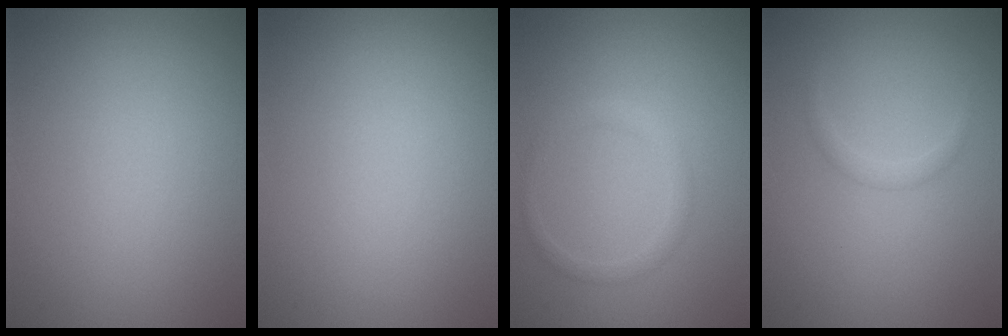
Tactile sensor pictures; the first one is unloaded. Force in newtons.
{"total": 0.0}
{"total": 1.5, "press": 1.5, "slide": 0.1}
{"total": 0.8, "press": 0.8, "slide": 0.1}